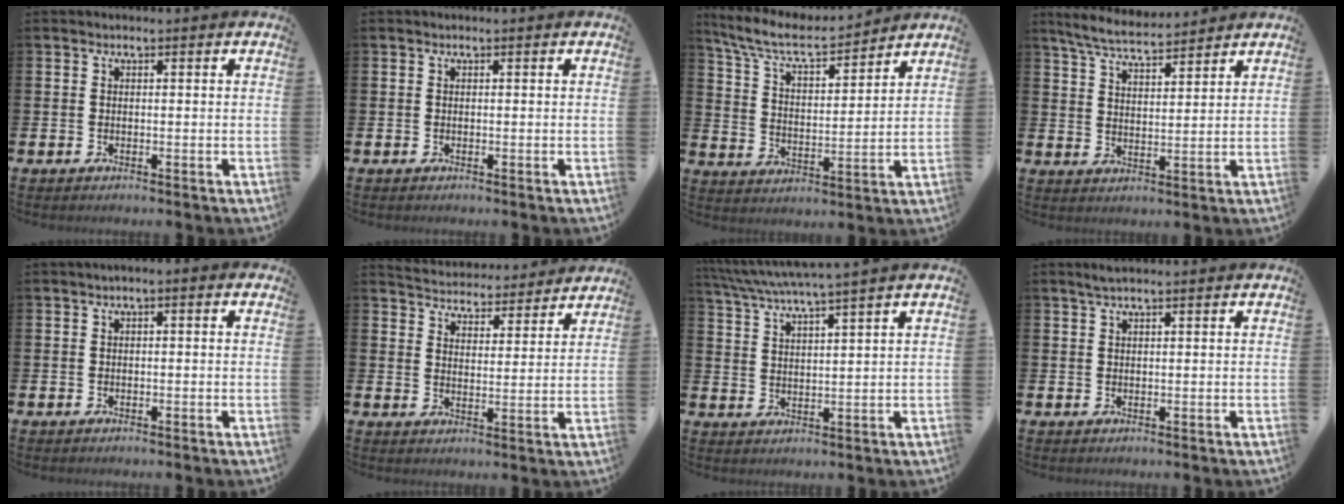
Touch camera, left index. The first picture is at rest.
{"total": 0.0}
{"total": 8.1, "force": [7.2, 1.9, 3.1], "torque": [-0.090, -0.046, 0.125]}
{"total": 6.0, "force": [5.8, 0.7, 1.5], "torque": [-0.049, -0.028, 0.103]}
{"total": 0.9, "force": [-0.5, 0.3, 0.6], "torque": [-0.012, 0.002, -0.010]}
{"total": 4.8, "force": [4.7, 0.9, -0.4], "torque": [-0.008, -0.044, 0.079]}
{"total": 4.2, "force": [3.8, -0.7, 1.6], "torque": [-0.046, -0.022, 0.065]}
{"total": 1.5, "force": [1.1, 0.1, 1.0], "torque": [-0.021, 0.004, 0.019]}